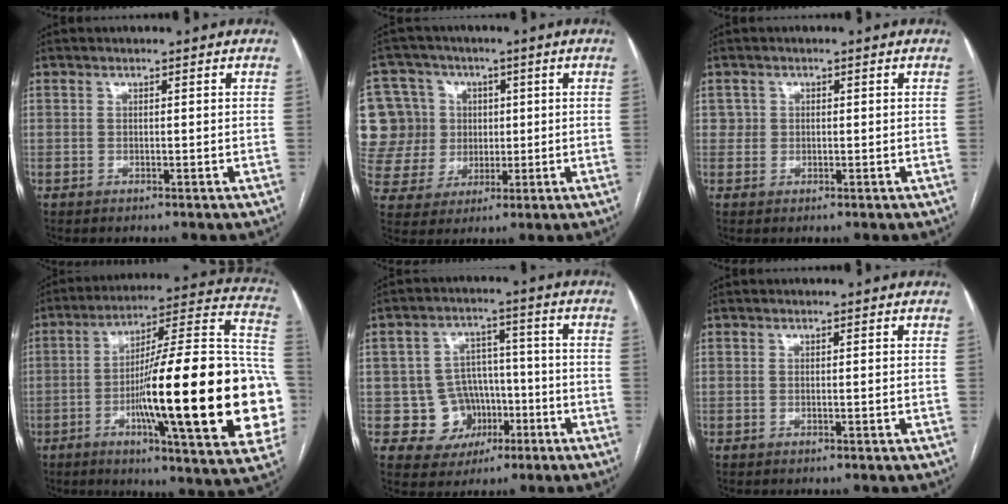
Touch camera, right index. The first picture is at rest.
{"total": 12.5, "force": [2.6, 11.8, 3.0], "torque": [-0.094, 0.049, 0.063]}
{"total": 1.6, "force": [0.4, 1.6, -0.1], "torque": [0.015, 0.004, 0.001]}
{"total": 30.6, "force": [-5.8, 3.3, 29.9], "torque": [-0.360, 0.005, -0.091]}
{"total": 8.3, "force": [-2.4, 7.8, 1.7], "torque": [-0.018, 0.027, -0.029]}
{"total": 0.0}